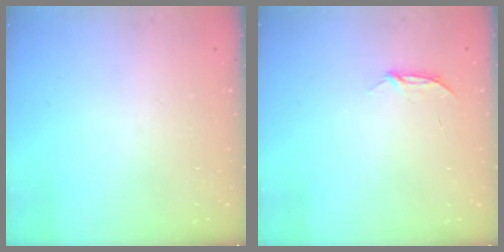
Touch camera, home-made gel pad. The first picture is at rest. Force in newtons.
{"total": 3.9, "press": 3.9, "slide": 0.5}